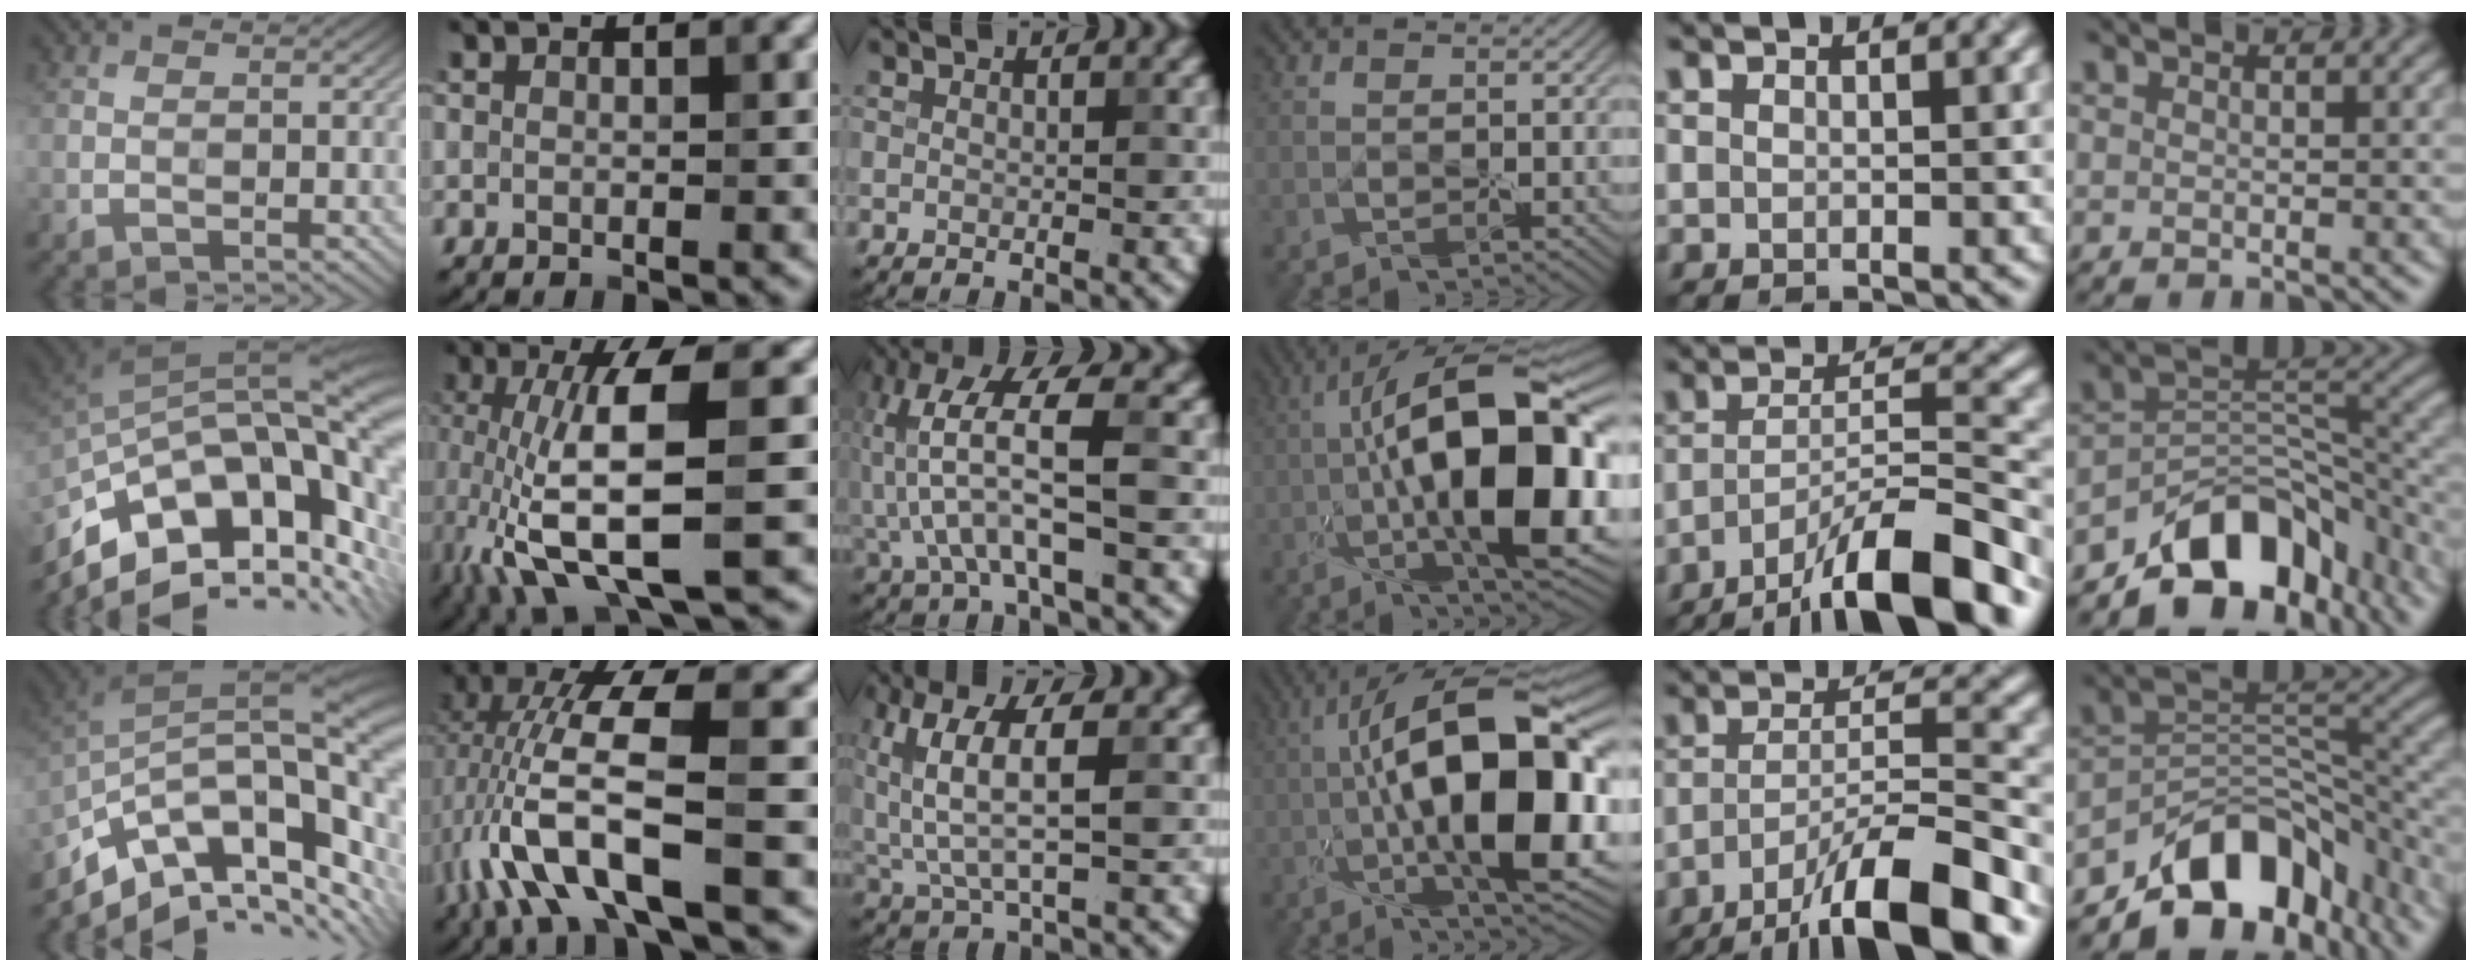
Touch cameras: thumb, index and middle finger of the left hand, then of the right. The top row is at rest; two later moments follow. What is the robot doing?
{"motion": "wrap", "object": "adhesive wrap"}